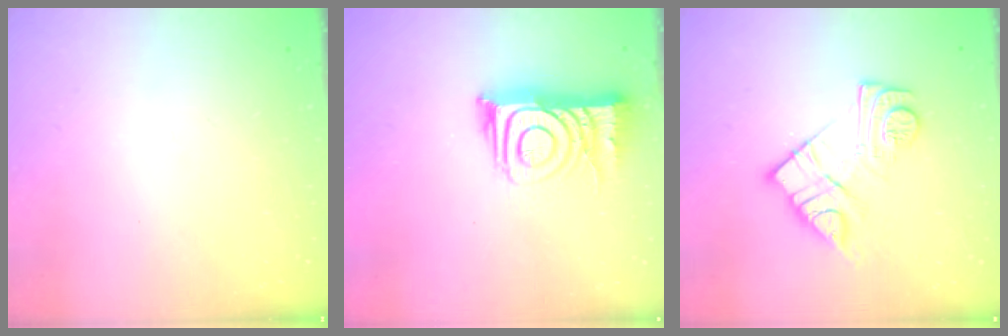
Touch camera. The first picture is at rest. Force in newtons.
{"total": 10.9, "press": 10.9, "slide": 1.1}
{"total": 14.0, "press": 14.0, "slide": 0.9}